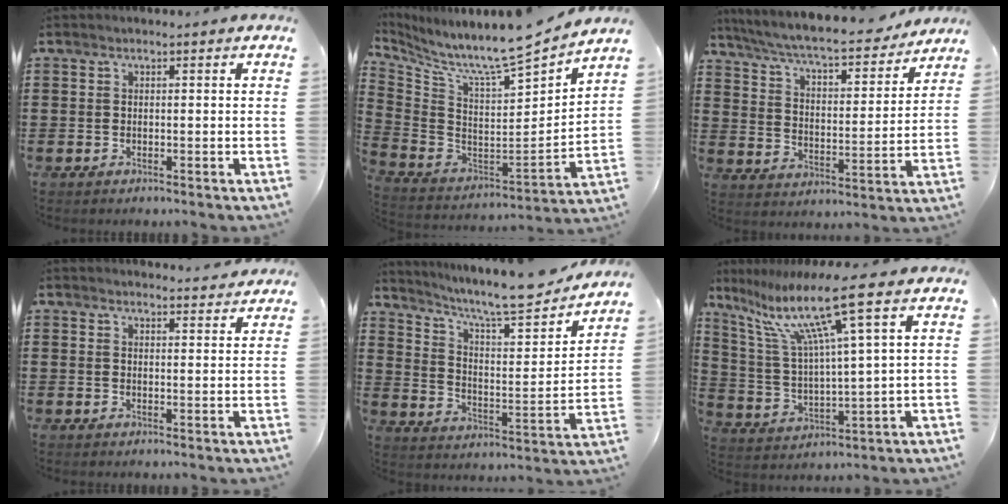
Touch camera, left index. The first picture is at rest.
{"total": 7.6, "force": [6.9, 0.0, 3.0], "torque": [-0.088, -0.079, 0.104]}
{"total": 7.6, "force": [6.9, 0.3, 3.2], "torque": [-0.091, -0.042, 0.112]}
{"total": 2.4, "force": [2.4, 0.0, 0.2], "torque": [-0.009, -0.006, 0.046]}
{"total": 9.0, "force": [7.9, 1.0, 4.2], "torque": [-0.098, -0.058, 0.127]}
{"total": 13.1, "force": [8.0, 0.8, 10.3], "torque": [-0.229, -0.025, 0.127]}